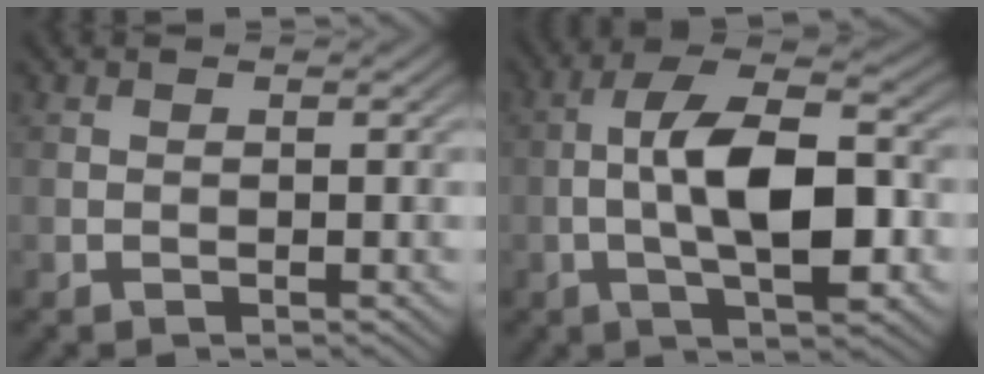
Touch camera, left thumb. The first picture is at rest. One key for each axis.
{"total": 11.4, "fx": -1.4, "fy": 4.4, "fz": 10.4, "tx": -0.179, "ty": 0.010, "tz": -0.027}